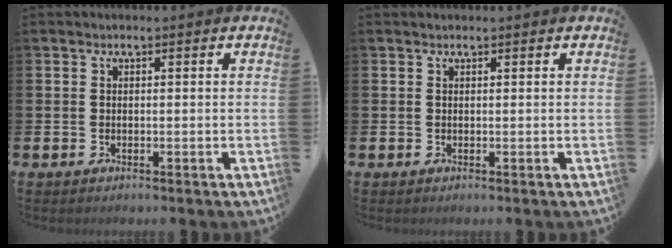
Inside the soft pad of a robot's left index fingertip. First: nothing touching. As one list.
[{"total": 0.0}]